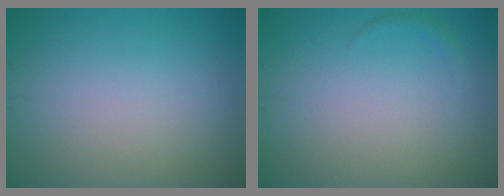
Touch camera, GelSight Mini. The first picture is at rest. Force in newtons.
{"total": 0.6, "press": 0.6, "slide": 0.1}